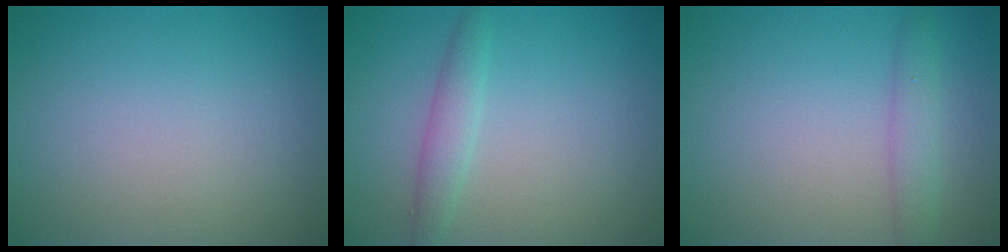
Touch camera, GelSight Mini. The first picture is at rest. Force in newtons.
{"total": 1.9, "press": 1.9, "slide": 0.0}
{"total": 2.2, "press": 2.2, "slide": 0.1}